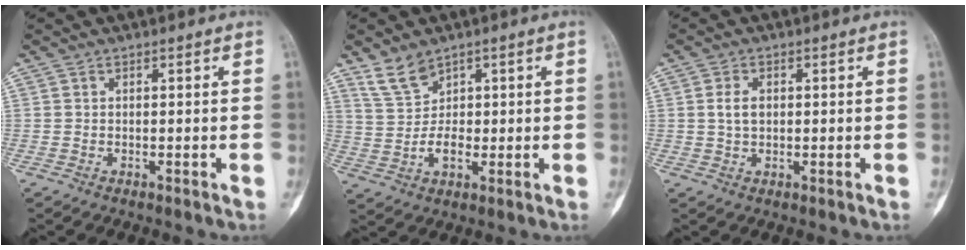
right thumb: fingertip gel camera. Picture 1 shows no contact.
{"total": 6.1, "force": [3.5, 4.1, 2.9], "torque": [-0.041, -0.020, 0.079]}
{"total": 3.1, "force": [0.4, 1.9, 2.3], "torque": [-0.040, 0.003, 0.008]}